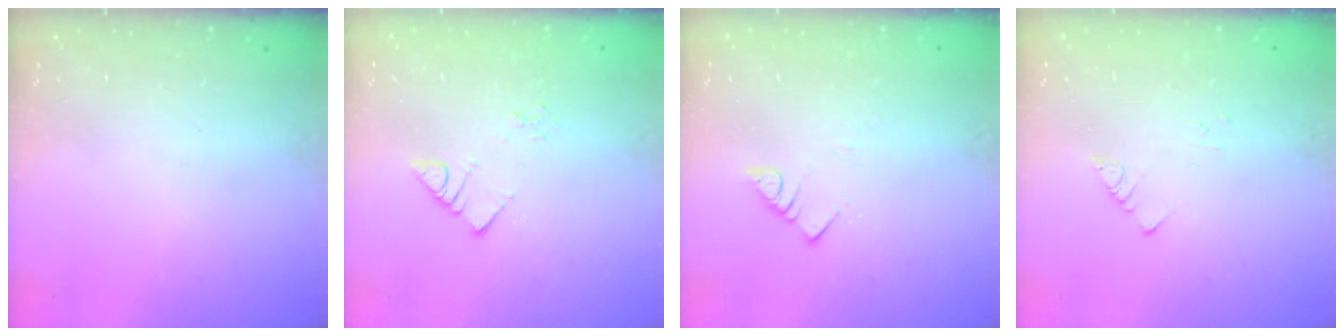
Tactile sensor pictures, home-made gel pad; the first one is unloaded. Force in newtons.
{"total": 3.3, "press": 3.3, "slide": 0.2}
{"total": 2.8, "press": 2.8, "slide": 0.2}
{"total": 1.8, "press": 1.8, "slide": 0.2}